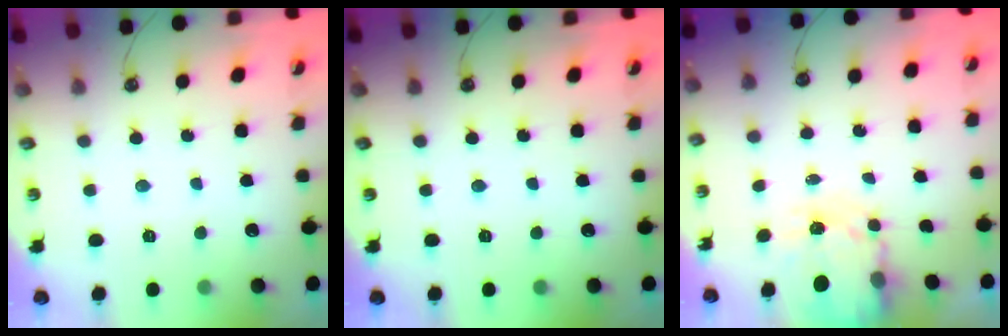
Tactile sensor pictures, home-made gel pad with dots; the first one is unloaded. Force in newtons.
{"total": 0.0}
{"total": 4.0, "press": 4.0, "slide": 0.3}